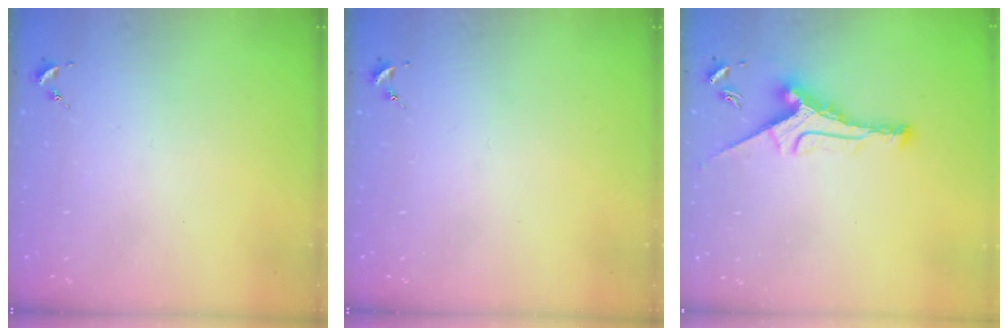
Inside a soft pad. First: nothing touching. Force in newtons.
{"total": 0.0}
{"total": 9.9, "press": 9.9, "slide": 0.1}